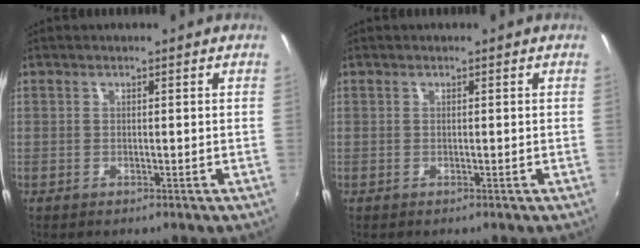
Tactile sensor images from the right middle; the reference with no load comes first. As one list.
[{"total": 0.0}]